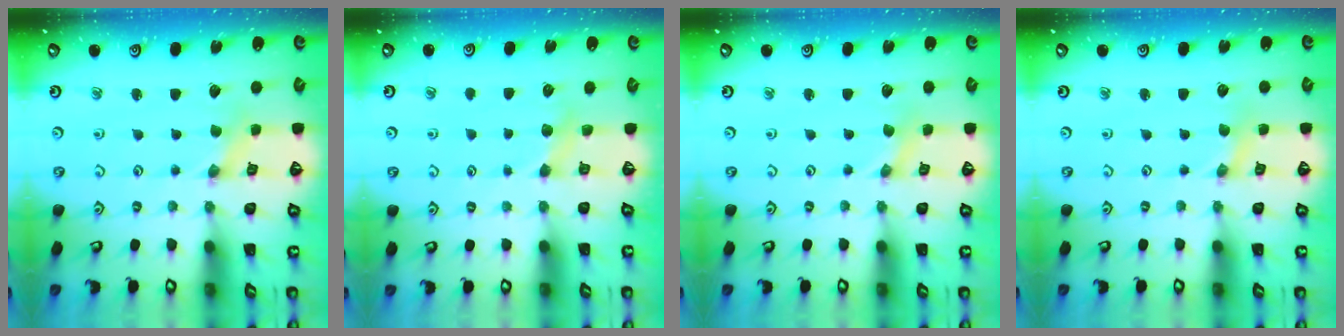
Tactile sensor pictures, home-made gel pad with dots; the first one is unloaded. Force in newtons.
{"total": 3.6, "press": 3.5, "slide": 0.5}
{"total": 0.0}
{"total": 1.2, "press": 1.2, "slide": 0.2}